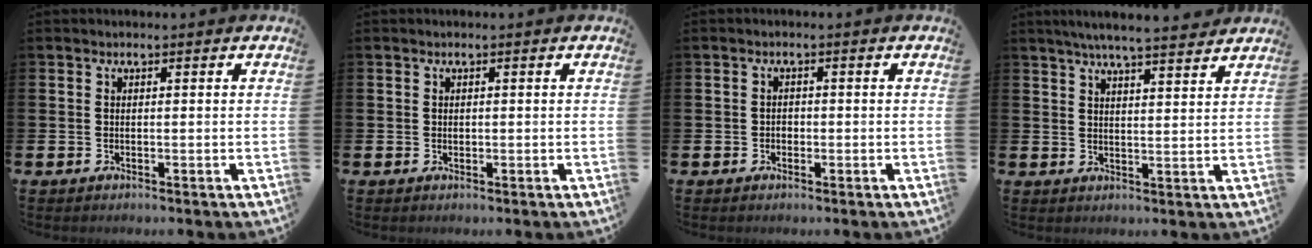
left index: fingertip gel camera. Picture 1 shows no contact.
{"total": 0.5, "force": [0.1, 0.4, 0.2], "torque": [-0.002, 0.004, 0.001]}
{"total": 1.0, "force": [-0.3, 0.9, 0.3], "torque": [-0.004, 0.004, -0.008]}
{"total": 5.8, "force": [5.5, -0.1, 1.8], "torque": [-0.045, -0.023, 0.098]}